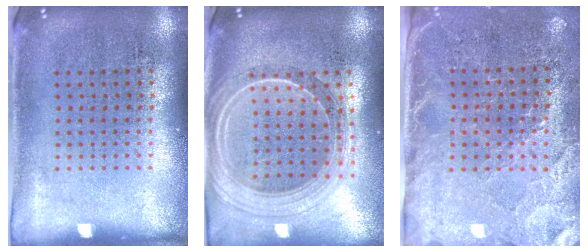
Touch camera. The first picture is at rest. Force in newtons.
{"total": 2.5, "press": 2.1, "slide": 1.3}
{"total": 3.1, "press": 2.8, "slide": 1.3}